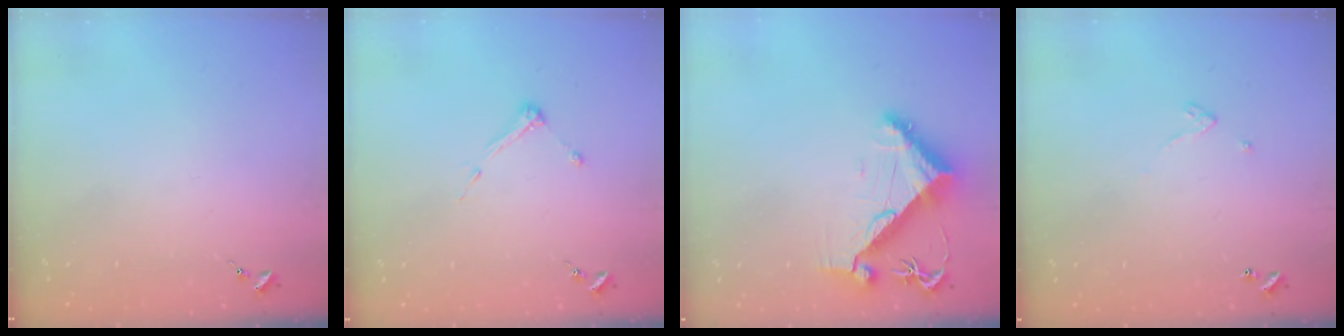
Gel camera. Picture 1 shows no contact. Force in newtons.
{"total": 4.4, "press": 4.3, "slide": 0.5}
{"total": 9.3, "press": 9.2, "slide": 1.5}
{"total": 2.4, "press": 2.4, "slide": 0.2}